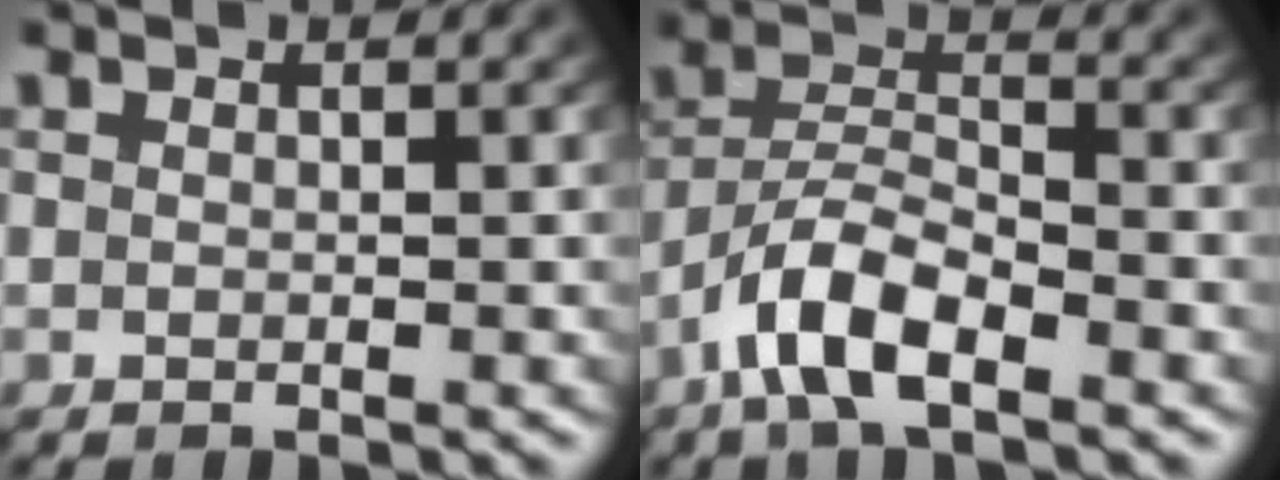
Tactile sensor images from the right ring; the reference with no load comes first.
{"total": 5.5, "force": [-3.0, 2.6, 3.8], "torque": [-0.080, -0.016, -0.050]}